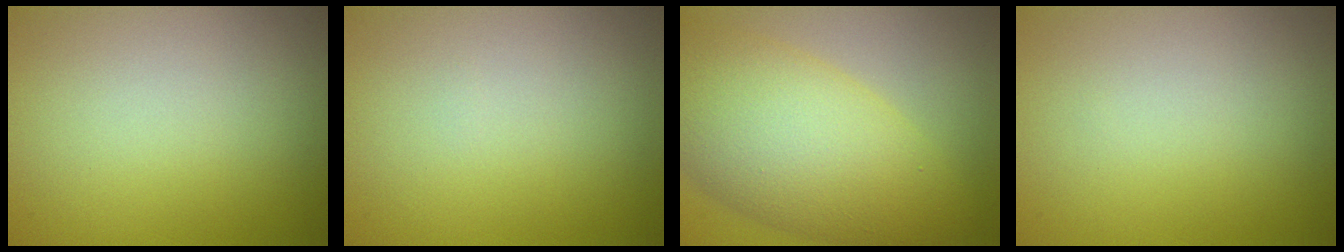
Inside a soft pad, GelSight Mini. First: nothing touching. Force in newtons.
{"total": 0.0}
{"total": 9.5, "press": 9.5, "slide": 0.2}
{"total": 0.0}